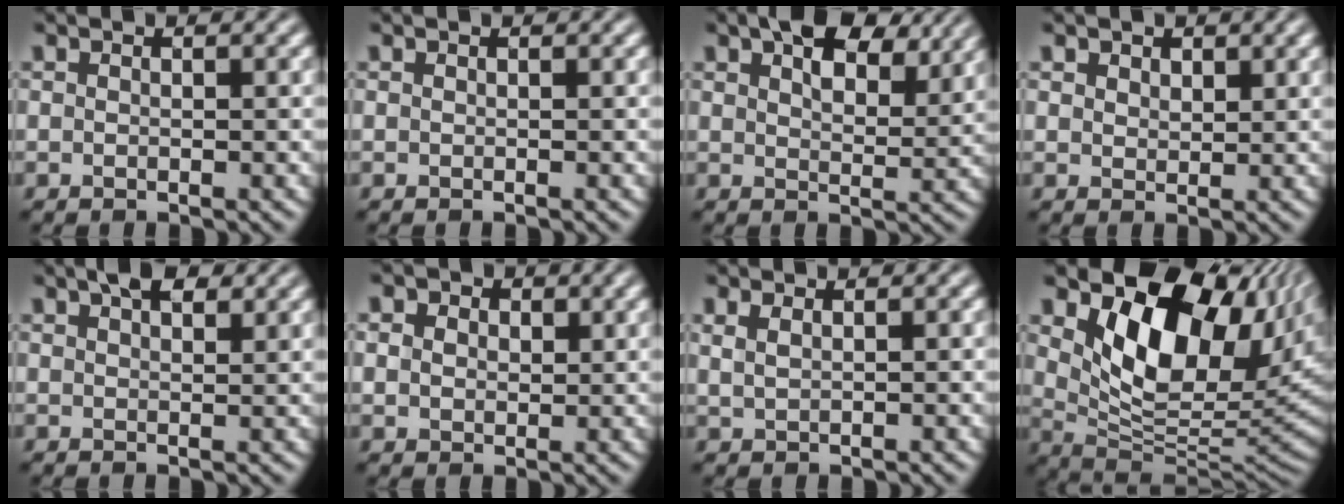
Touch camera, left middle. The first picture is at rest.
{"total": 0.0}
{"total": 7.6, "force": [5.0, 3.3, 4.6], "torque": [-0.067, 0.016, 0.069]}
{"total": 1.8, "force": [1.4, 1.1, 0.5], "torque": [-0.010, 0.002, 0.020]}
{"total": 2.8, "force": [2.1, 1.0, 1.5], "torque": [-0.019, 0.007, 0.037]}
{"total": 5.2, "force": [2.6, 3.8, 2.3], "torque": [-0.047, 0.015, 0.029]}
{"total": 1.1, "force": [0.7, 0.5, 0.7], "torque": [-0.014, 0.000, 0.021]}
{"total": 12.4, "force": [4.8, 7.3, 8.8], "torque": [-0.140, -0.008, 0.090]}